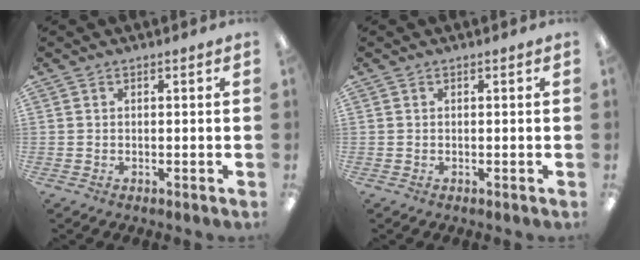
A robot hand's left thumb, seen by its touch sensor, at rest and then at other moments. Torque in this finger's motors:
{"motor_torque": [-0.01, 0.01, 0.00, 0.00, 0.00]}